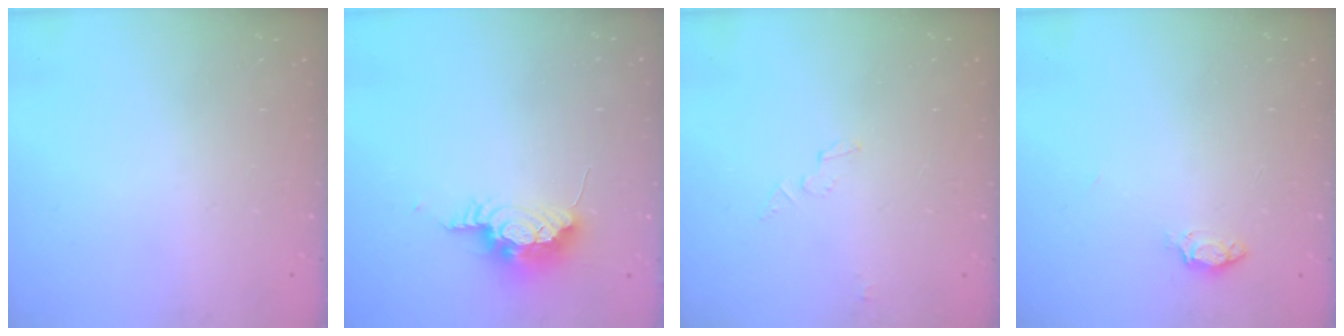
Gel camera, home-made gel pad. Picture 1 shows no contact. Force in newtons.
{"total": 15.1, "press": 10.5, "slide": 10.8}
{"total": 2.9, "press": 2.9, "slide": 0.2}
{"total": 3.5, "press": 3.5, "slide": 0.4}